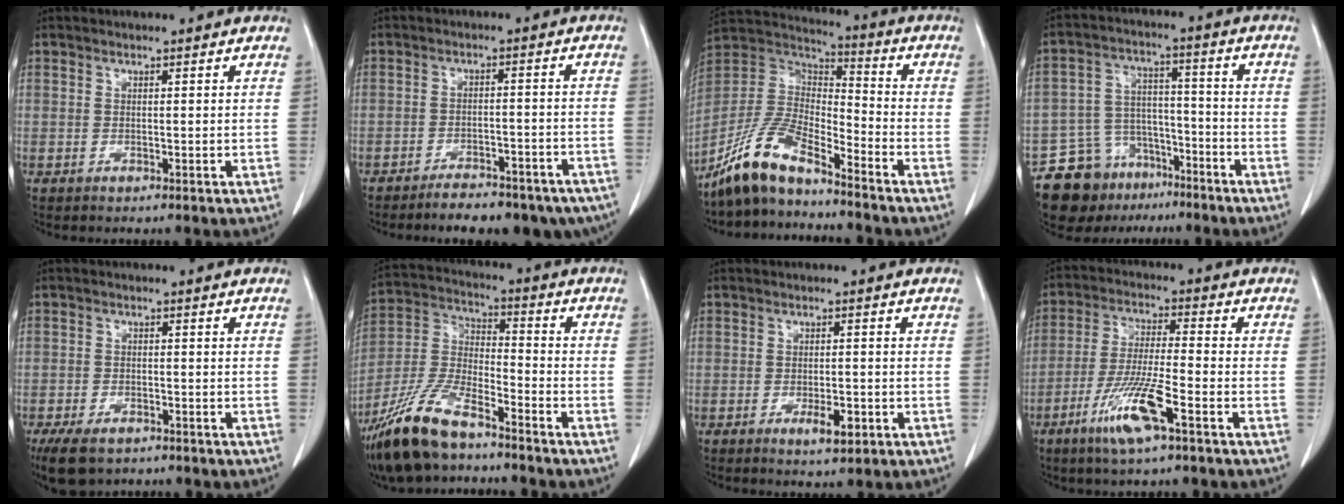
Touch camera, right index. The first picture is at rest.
{"total": 14.9, "force": [-12.5, 4.9, 6.5], "torque": [-0.055, 0.017, -0.154]}
{"total": 12.3, "force": [-9.8, 2.9, 6.7], "torque": [-0.145, 0.009, -0.191]}
{"total": 12.2, "force": [-9.0, 7.5, 3.3], "torque": [-0.060, 0.044, -0.146]}
{"total": 6.6, "force": [-4.8, 3.1, 3.3], "torque": [-0.055, -0.007, -0.074]}
{"total": 14.5, "force": [-10.9, 3.8, 8.8], "torque": [-0.191, -0.011, -0.205]}
{"total": 3.5, "force": [-1.6, 1.1, 2.9], "torque": [-0.046, -0.001, -0.018]}
{"total": 10.1, "force": [-5.2, 0.4, 8.7], "torque": [-0.174, -0.018, -0.101]}